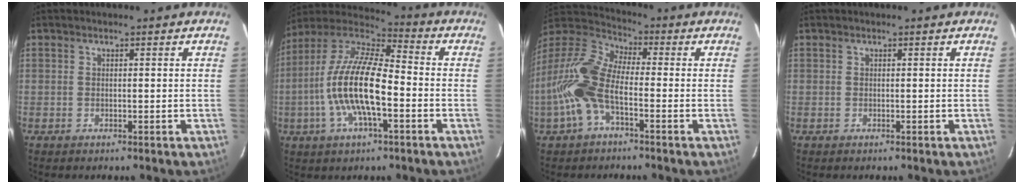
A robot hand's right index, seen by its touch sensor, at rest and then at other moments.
{"total": 16.8, "force": [-3.8, 5.3, 15.5], "torque": [-0.303, 0.000, -0.082]}
{"total": 14.5, "force": [-4.4, 6.4, 12.2], "torque": [-0.265, 0.006, -0.100]}
{"total": 0.0}